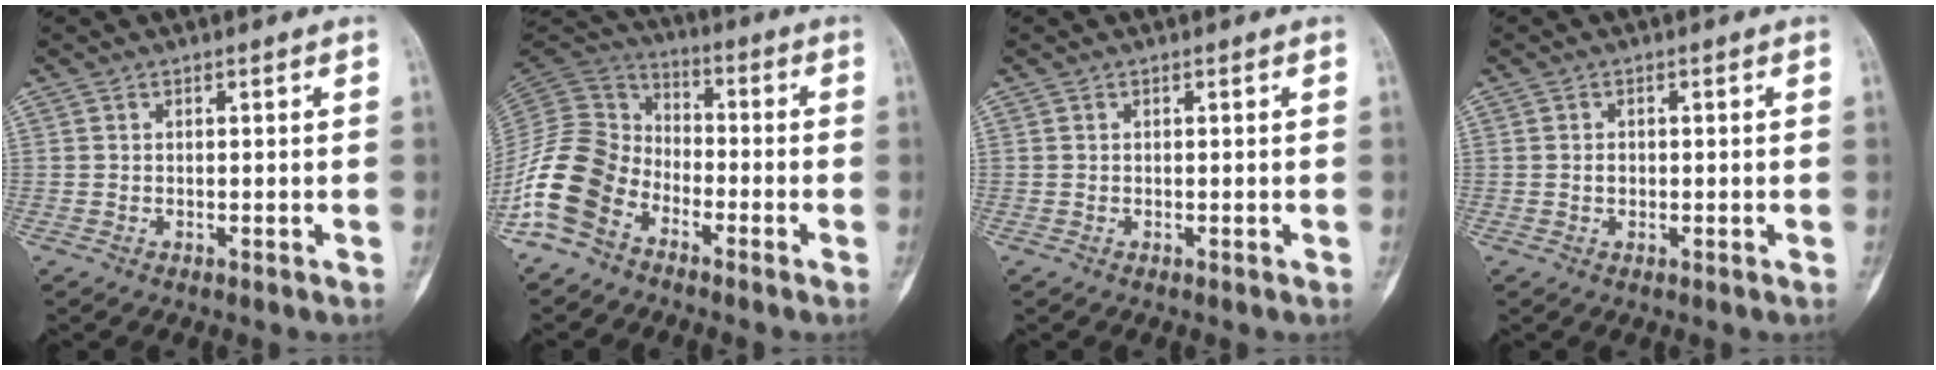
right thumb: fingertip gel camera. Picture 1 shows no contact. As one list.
[{"total": 13.4, "force": [-7.5, 9.2, 6.3], "torque": [-0.119, 0.059, -0.162]}, {"total": 0.0}, {"total": 1.1, "force": [-0.1, 0.9, 0.7], "torque": [-0.006, 0.003, -0.002]}]